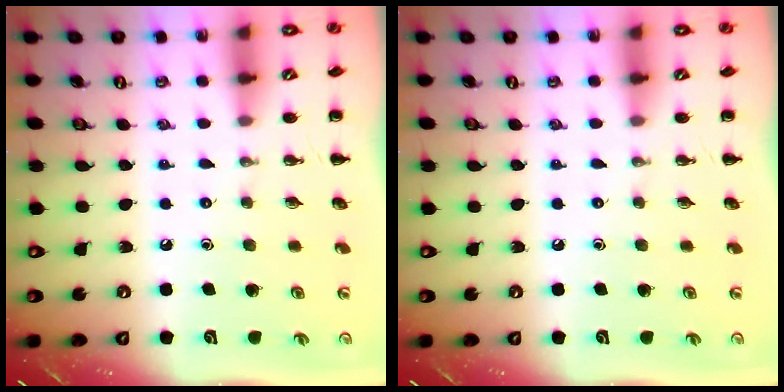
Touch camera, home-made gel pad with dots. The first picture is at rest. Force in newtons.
{"total": 0.0}